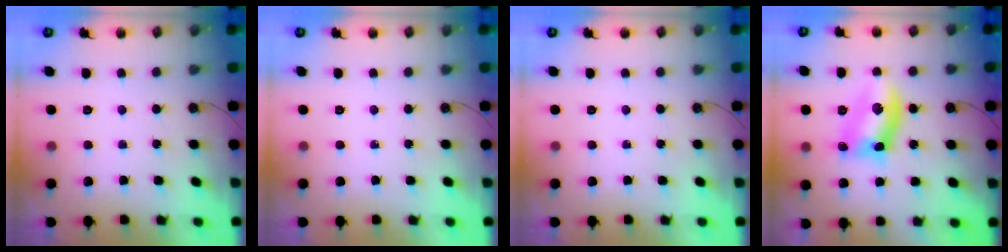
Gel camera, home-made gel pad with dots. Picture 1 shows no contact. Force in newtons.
{"total": 0.0}
{"total": 0.0}
{"total": 11.2, "press": 11.1, "slide": 1.4}